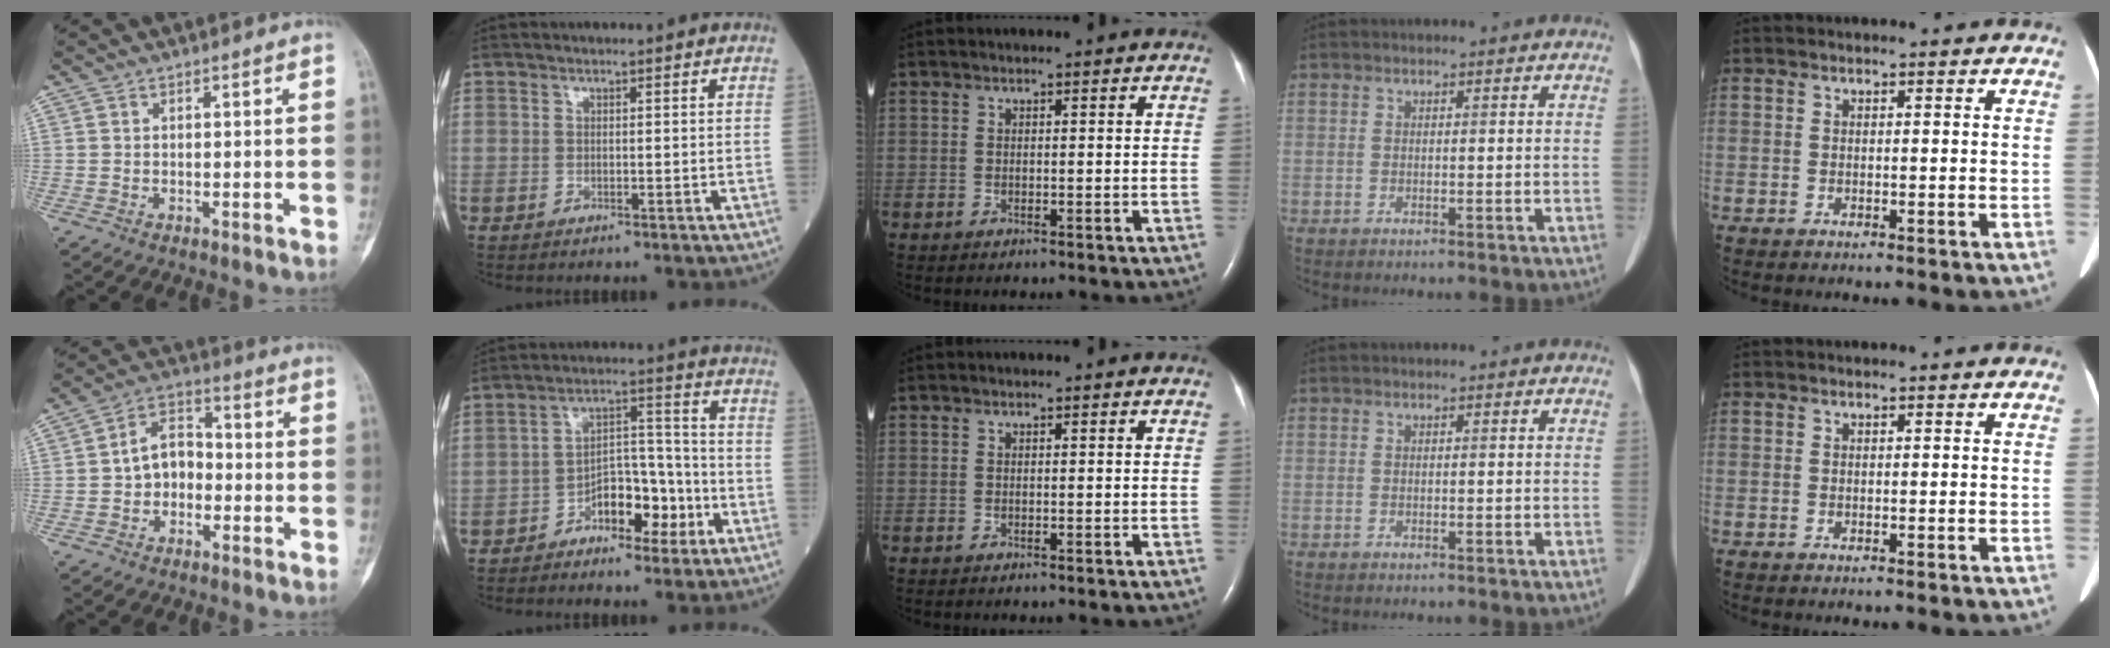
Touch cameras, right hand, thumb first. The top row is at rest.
{"thumb": {"total": 7.5, "force": [-1.2, 5.6, 4.9], "torque": [-0.057, 0.033, -0.037]}, "index": {"total": 8.4, "force": [-4.2, 4.1, 6.0], "torque": [-0.096, 0.028, -0.070]}}